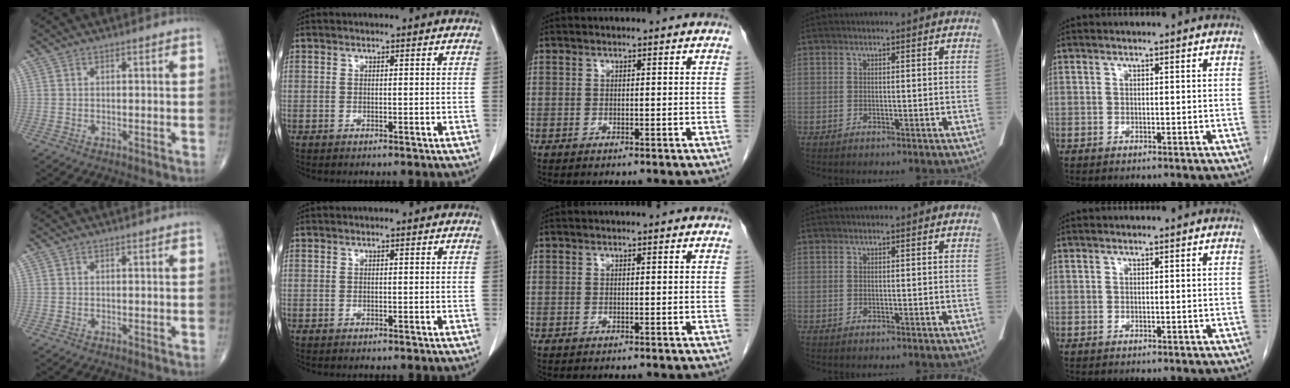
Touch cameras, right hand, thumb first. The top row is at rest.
{}